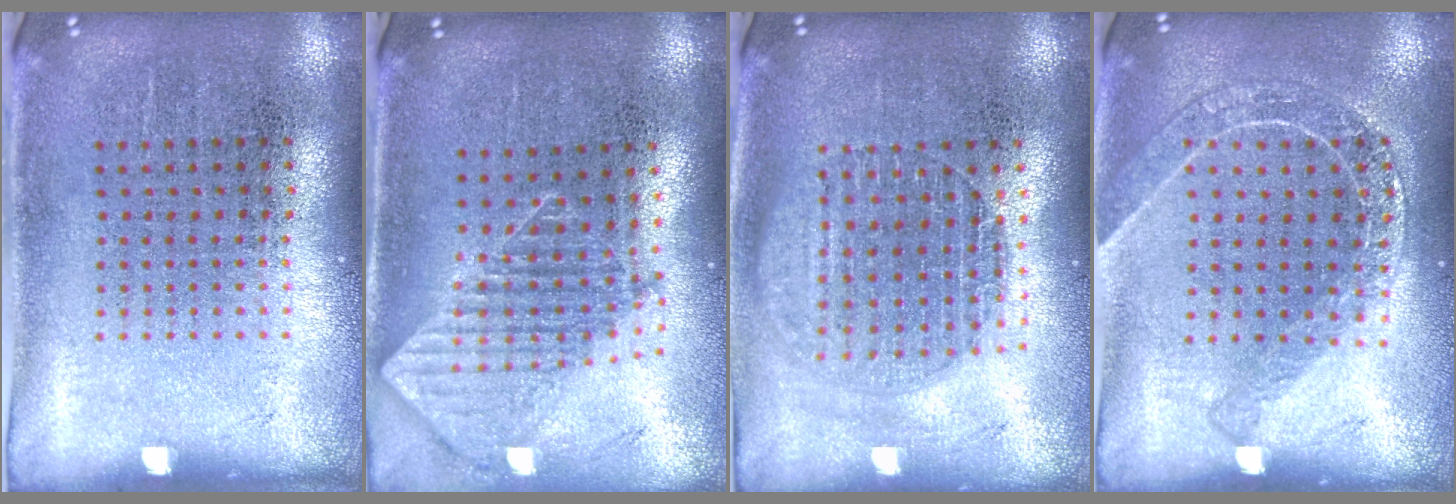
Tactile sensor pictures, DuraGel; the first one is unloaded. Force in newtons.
{"total": 1.8, "press": 1.5, "slide": 1.1}
{"total": 1.6, "press": 1.4, "slide": 0.7}
{"total": 1.6, "press": 1.5, "slide": 0.5}